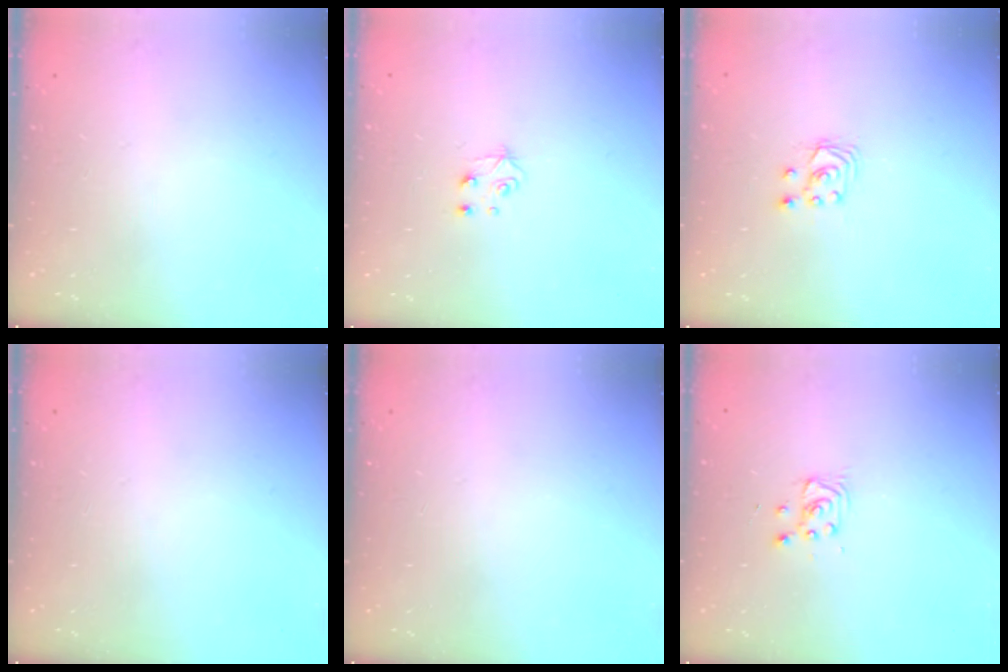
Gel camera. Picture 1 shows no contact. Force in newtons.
{"total": 4.0, "press": 3.9, "slide": 0.4}
{"total": 3.5, "press": 3.5, "slide": 0.4}
{"total": 0.0}
{"total": 0.0}
{"total": 3.2, "press": 3.2, "slide": 0.4}